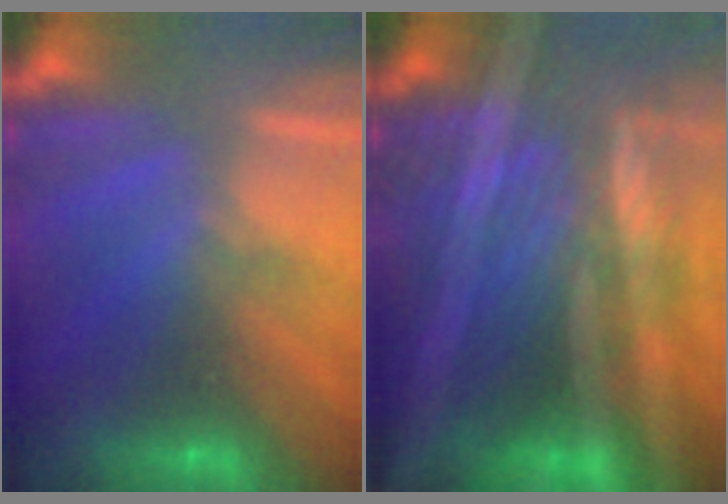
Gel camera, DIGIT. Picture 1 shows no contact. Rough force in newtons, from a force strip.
{"total": 9.7}